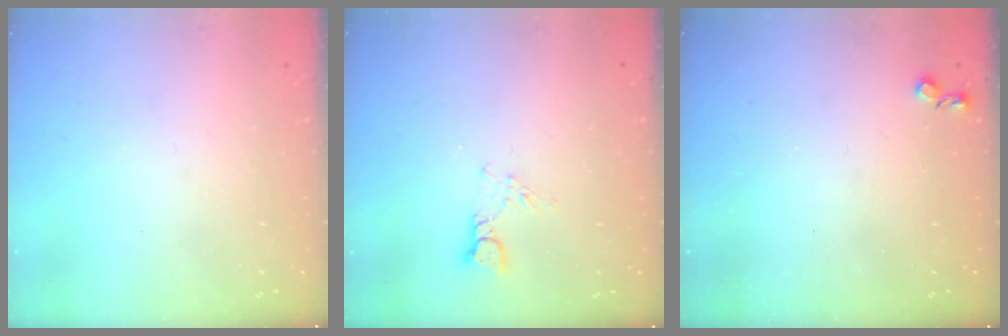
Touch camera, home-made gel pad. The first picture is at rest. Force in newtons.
{"total": 3.6, "press": 3.6, "slide": 0.3}
{"total": 3.7, "press": 3.6, "slide": 0.6}